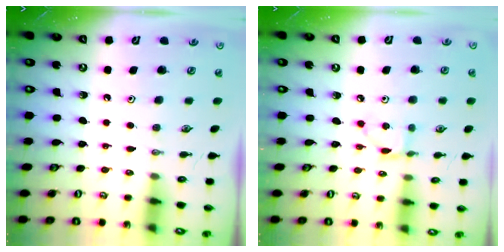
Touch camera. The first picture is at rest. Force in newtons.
{"total": 2.8, "press": 2.8, "slide": 0.1}